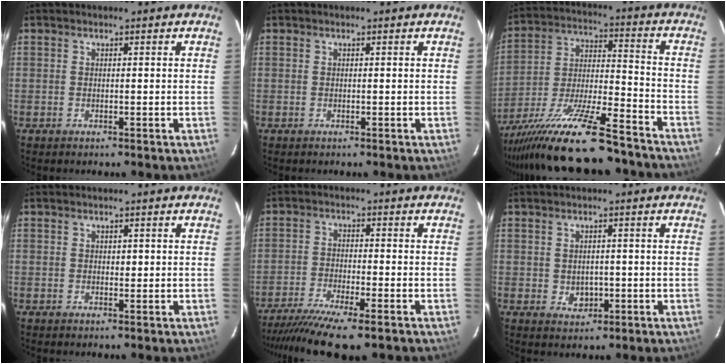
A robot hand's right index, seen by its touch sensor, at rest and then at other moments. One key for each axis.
{"total": 0.0}
{"total": 22.9, "fx": -18.8, "fy": 3.3, "fz": 12.7, "tx": -0.246, "ty": -0.048, "tz": -0.303}
{"total": 0.9, "fx": 0.2, "fy": 0.8, "fz": 0.3, "tx": -0.002, "ty": 0.001, "tz": 0.006}
{"total": 11.9, "fx": -9.4, "fy": 1.2, "fz": 7.3, "tx": -0.158, "ty": -0.032, "tz": -0.160}
{"total": 3.1, "fx": -0.3, "fy": 2.7, "fz": 1.4, "tx": -0.024, "ty": 0.002, "tz": 0.005}